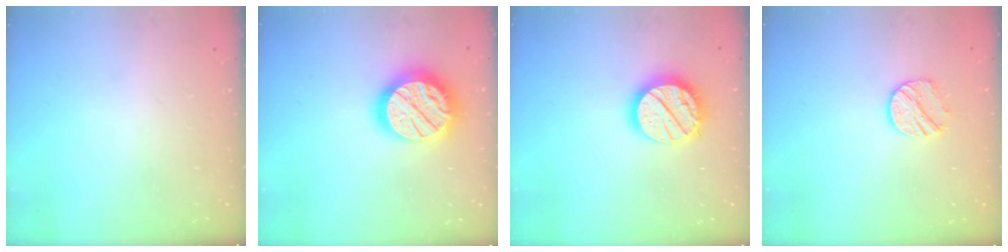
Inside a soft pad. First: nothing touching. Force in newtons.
{"total": 19.9, "press": 19.8, "slide": 1.5}
{"total": 17.5, "press": 17.4, "slide": 1.4}
{"total": 8.7, "press": 8.7, "slide": 0.2}